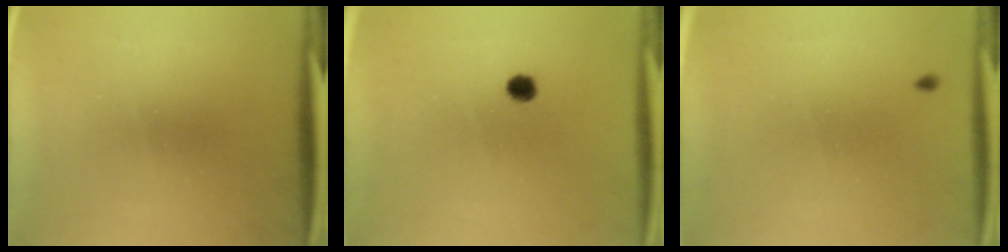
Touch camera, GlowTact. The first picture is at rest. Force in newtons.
{"total": 1.4}
{"total": 0.9}